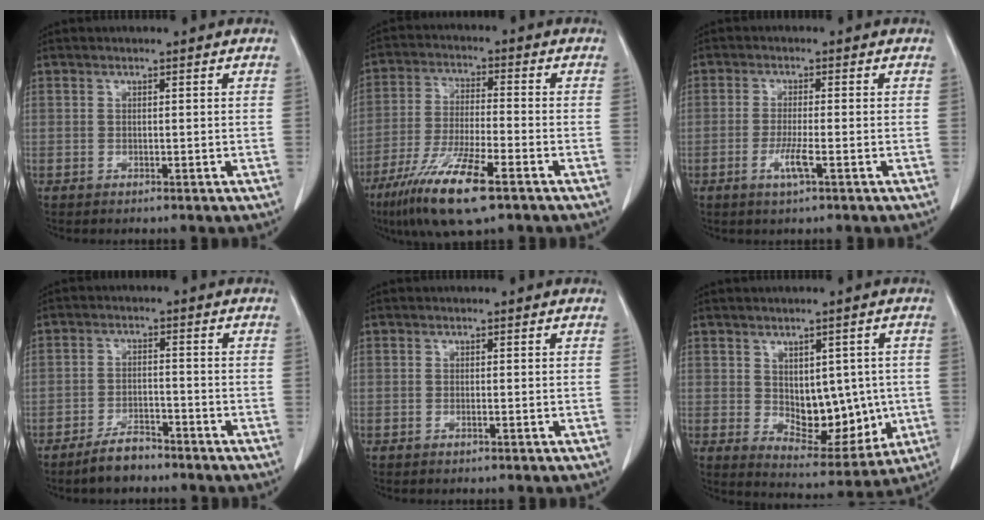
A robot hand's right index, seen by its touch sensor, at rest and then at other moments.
{"total": 12.3, "force": [-7.3, 1.6, 9.8], "torque": [-0.194, -0.028, -0.130]}
{"total": 3.5, "force": [-1.4, 0.0, 3.2], "torque": [-0.064, -0.007, -0.028]}
{"total": 4.5, "force": [-3.8, 1.6, 1.9], "torque": [-0.040, 0.000, -0.065]}
{"total": 0.0}
{"total": 10.3, "force": [-0.1, 5.8, 8.5], "torque": [-0.110, -0.002, 0.022]}